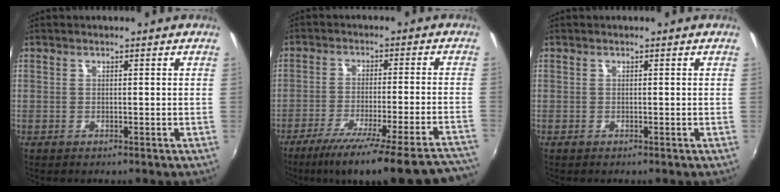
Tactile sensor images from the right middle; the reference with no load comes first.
{"total": 25.2, "force": [-22.1, 1.2, 12.2], "torque": [-0.184, -0.058, -0.312]}
{"total": 0.0}